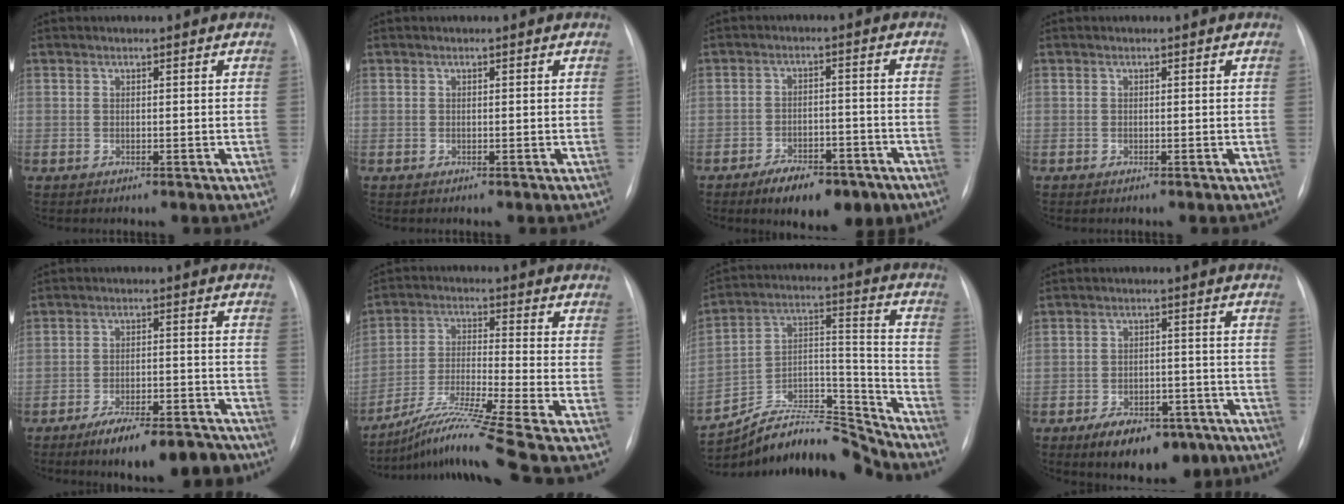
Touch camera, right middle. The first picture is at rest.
{"total": 0.0}
{"total": 10.0, "force": [-6.7, 4.0, 6.2], "torque": [-0.084, 0.001, -0.100]}
{"total": 0.0}
{"total": 12.0, "force": [-9.6, 3.3, 6.4], "torque": [-0.083, 0.015, -0.146]}
{"total": 12.9, "force": [-9.6, -2.5, 8.2], "torque": [-0.160, -0.020, -0.171]}
{"total": 15.9, "force": [-15.8, 0.2, 1.8], "torque": [-0.027, 0.059, -0.279]}
{"total": 10.9, "force": [-7.2, 5.4, 6.1], "torque": [-0.080, 0.005, -0.104]}